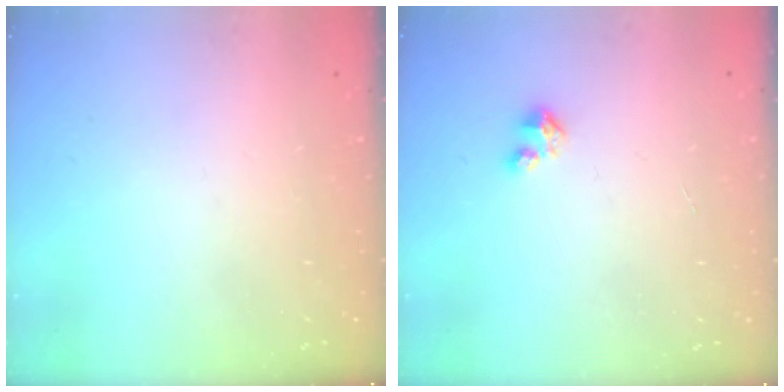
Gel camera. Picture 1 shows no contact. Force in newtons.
{"total": 1.6, "press": 1.6, "slide": 0.2}